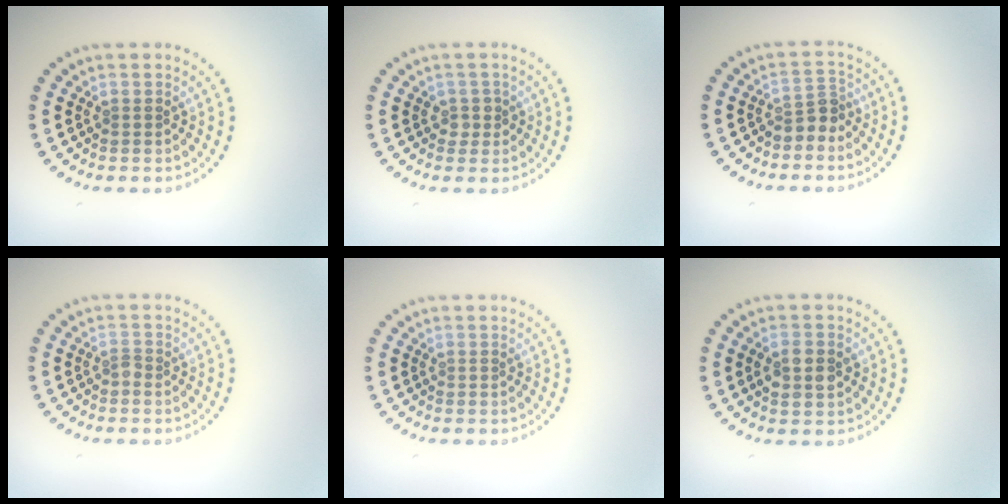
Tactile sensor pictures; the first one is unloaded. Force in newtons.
{"total": 1.3, "press": 1.1, "slide": 0.7}
{"total": 2.3, "press": 1.7, "slide": 1.5}
{"total": 0.8, "press": 0.5, "slide": 0.5}
{"total": 0.0}
{"total": 2.9, "press": 2.9, "slide": 0.2}